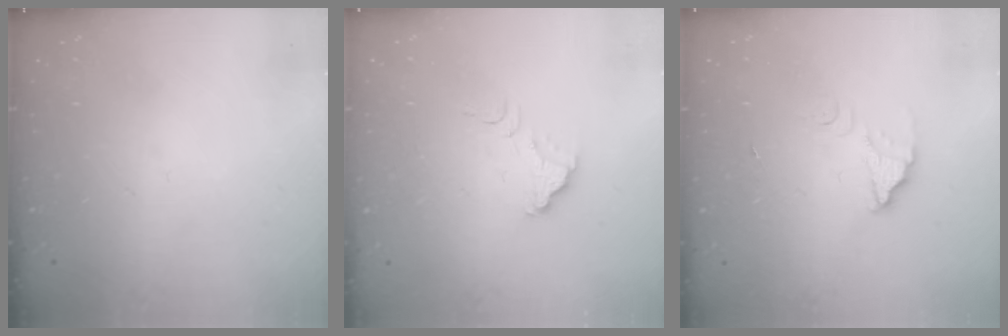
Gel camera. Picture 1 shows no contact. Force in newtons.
{"total": 2.7, "press": 2.7, "slide": 0.2}
{"total": 2.9, "press": 2.9, "slide": 0.2}